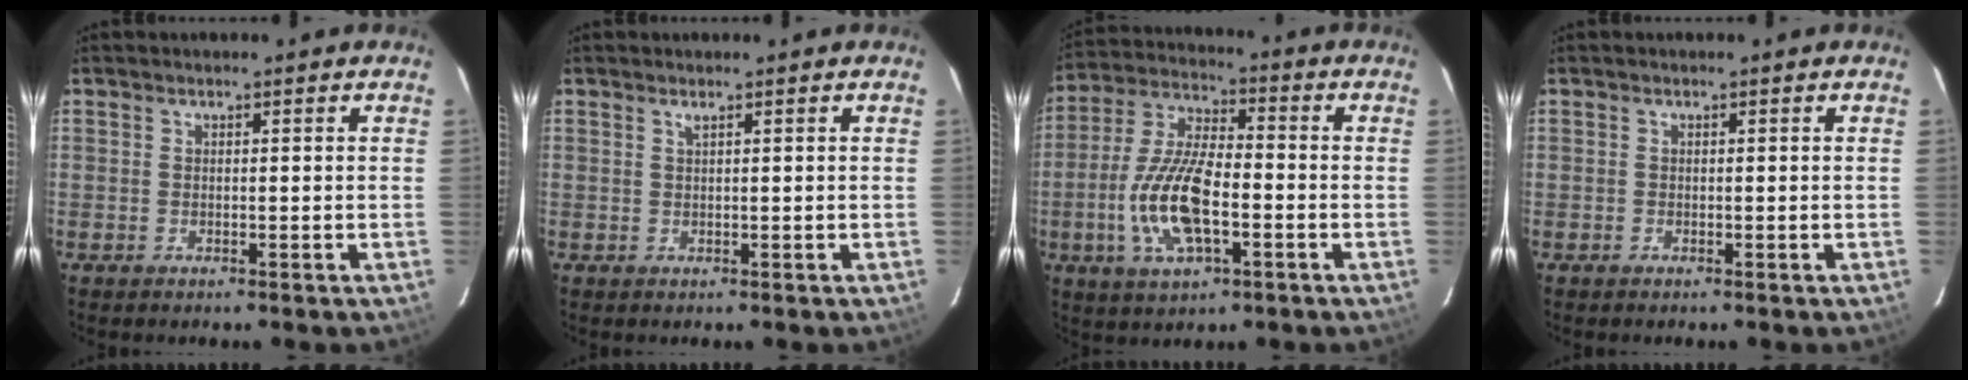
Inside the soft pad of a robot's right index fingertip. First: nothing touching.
{"total": 0.5, "force": [0.4, -0.1, 0.4], "torque": [-0.008, 0.001, 0.006]}
{"total": 14.3, "force": [-3.9, 5.5, 12.6], "torque": [-0.269, -0.002, -0.075]}
{"total": 0.0}